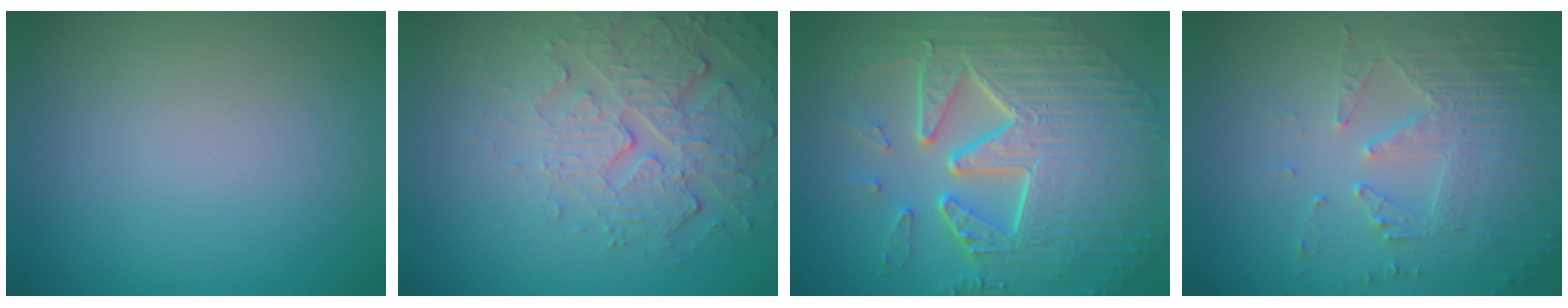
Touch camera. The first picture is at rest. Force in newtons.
{"total": 5.2, "press": 3.6, "slide": 3.7}
{"total": 11.0, "press": 7.6, "slide": 7.9}
{"total": 5.7, "press": 3.7, "slide": 4.3}